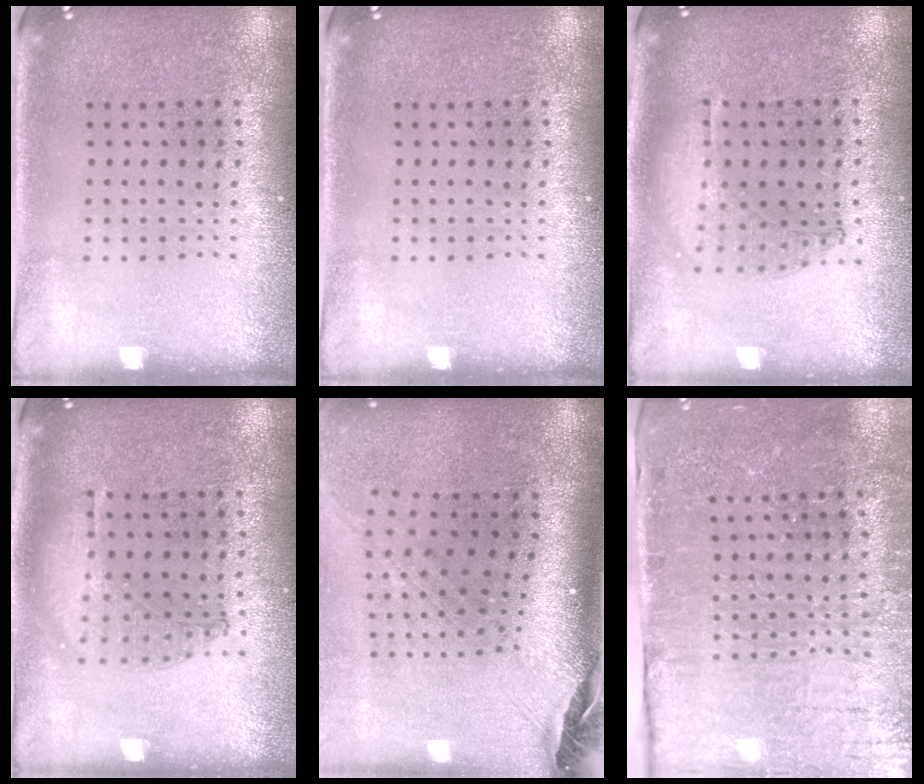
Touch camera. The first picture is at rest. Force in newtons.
{"total": 0.0}
{"total": 0.9, "press": 0.9, "slide": 0.2}
{"total": 1.0, "press": 0.9, "slide": 0.3}
{"total": 2.7, "press": 2.0, "slide": 1.8}
{"total": 4.1, "press": 4.1, "slide": 0.5}